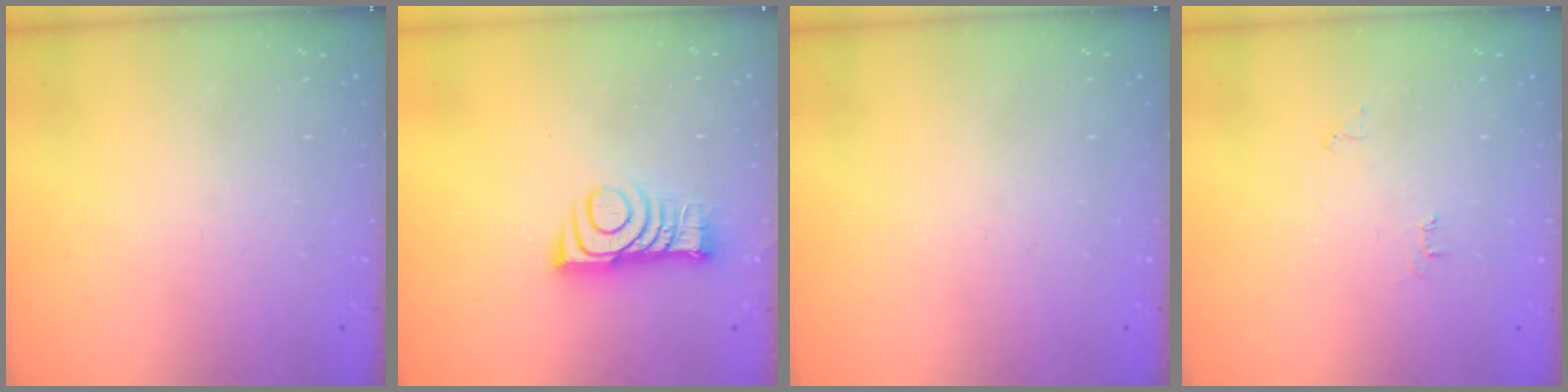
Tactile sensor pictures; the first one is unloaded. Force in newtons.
{"total": 9.3, "press": 9.3, "slide": 0.7}
{"total": 0.0}
{"total": 3.9, "press": 3.8, "slide": 0.5}